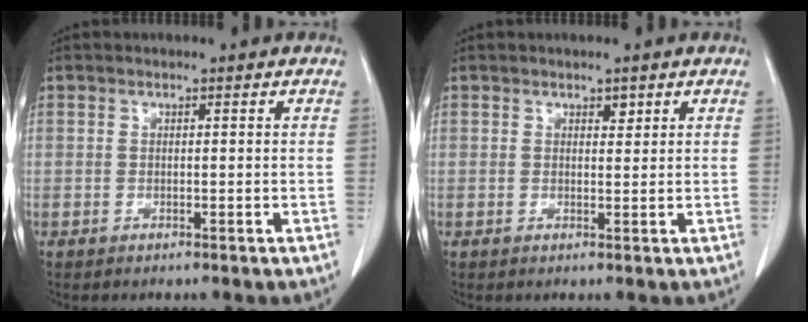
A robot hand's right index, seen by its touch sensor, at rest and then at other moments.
{"total": 1.1, "force": [0.7, 0.5, 0.6], "torque": [-0.006, -0.004, 0.009]}